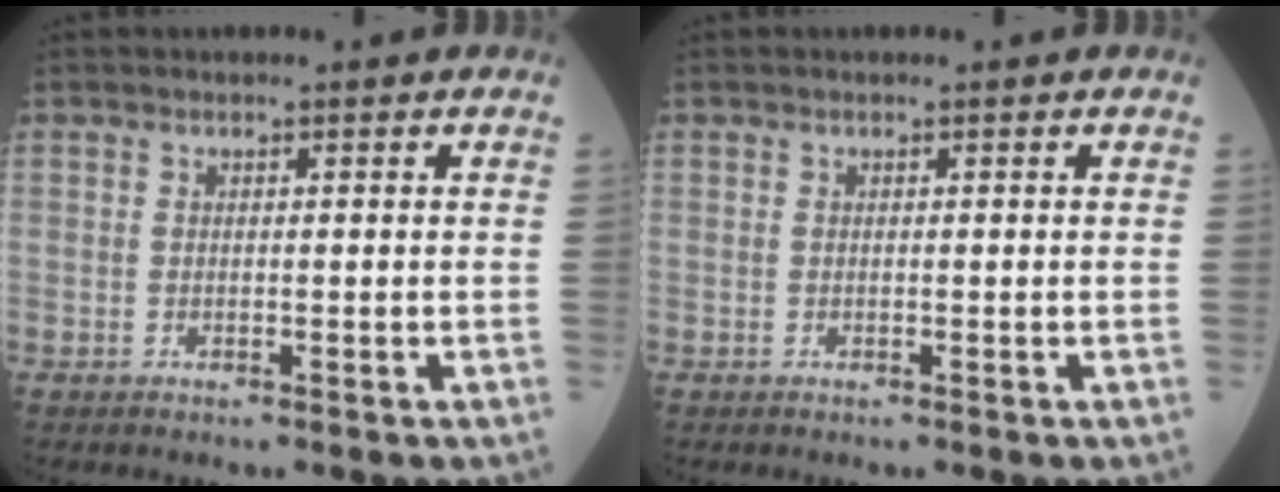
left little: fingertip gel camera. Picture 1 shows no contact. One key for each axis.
{"total": 0.0}